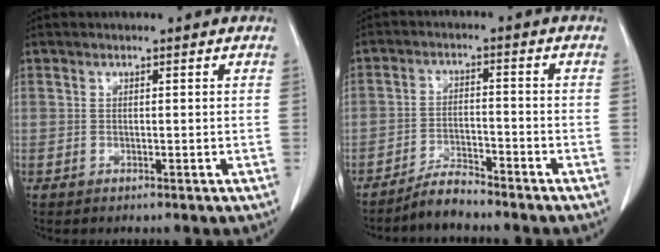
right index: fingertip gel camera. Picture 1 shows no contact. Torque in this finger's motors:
{"motor_torque": [-0.50, -0.14, -0.29, -0.21]}